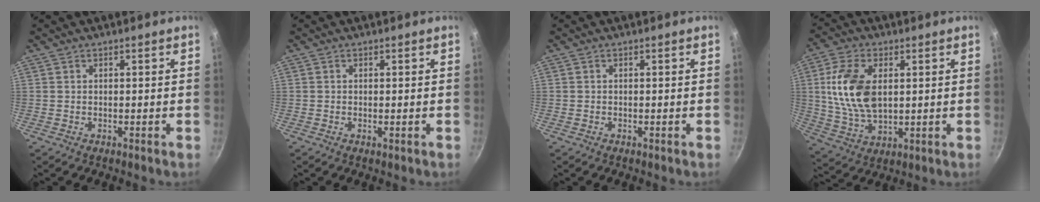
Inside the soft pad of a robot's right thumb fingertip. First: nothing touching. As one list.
[{"total": 0.6, "force": [-0.1, 0.1, 0.5], "torque": [-0.010, -0.001, -0.002]}, {"total": 0.0}, {"total": 13.7, "force": [2.3, 8.0, 10.8], "torque": [-0.201, -0.010, 0.049]}]